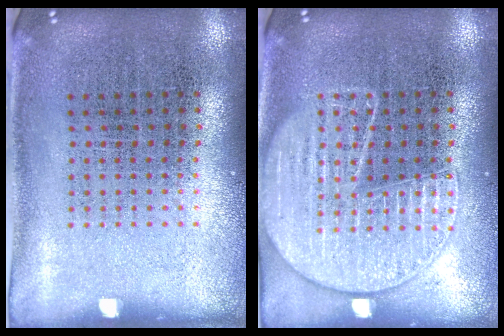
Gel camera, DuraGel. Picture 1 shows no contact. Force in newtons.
{"total": 3.1, "press": 3.1, "slide": 0.4}